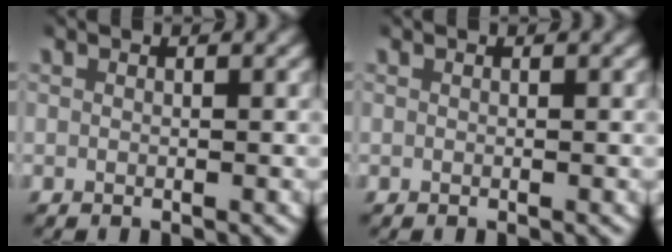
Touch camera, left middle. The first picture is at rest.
{"total": 0.0}